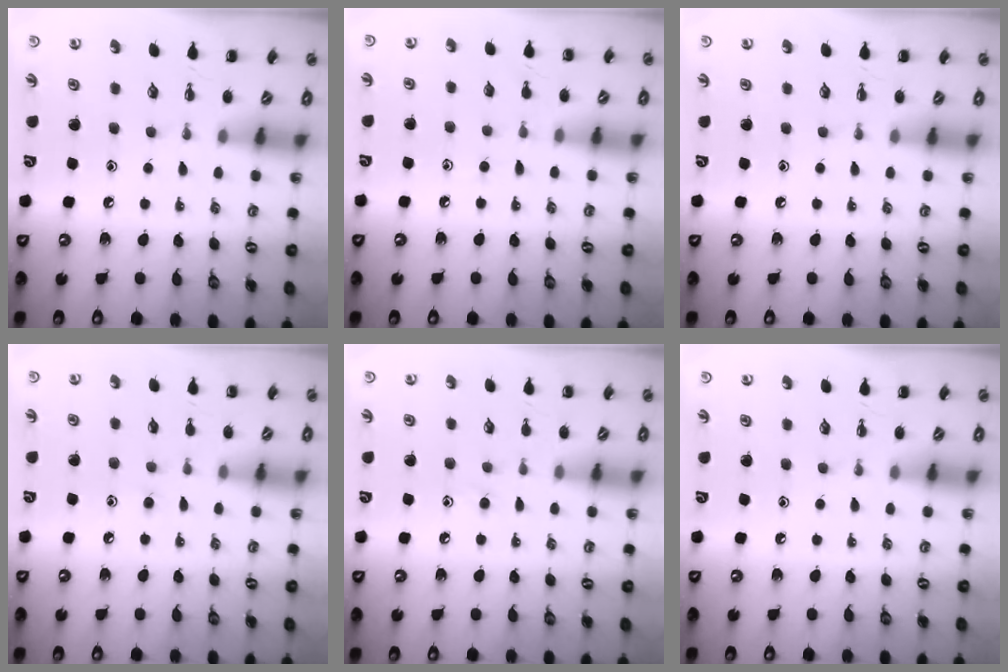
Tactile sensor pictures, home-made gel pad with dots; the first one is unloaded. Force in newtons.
{"total": 5.6, "press": 5.4, "slide": 1.5}
{"total": 0.0}
{"total": 6.2, "press": 5.7, "slide": 2.4}
{"total": 7.4, "press": 6.9, "slide": 2.6}
{"total": 0.0}